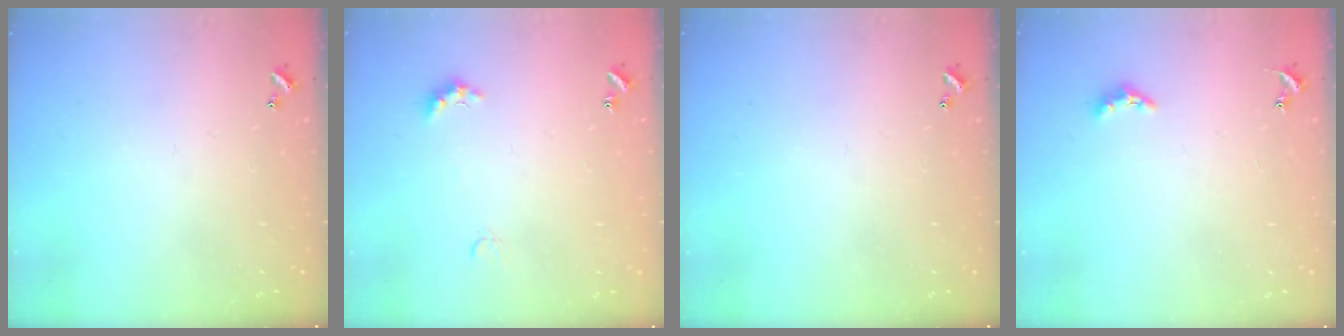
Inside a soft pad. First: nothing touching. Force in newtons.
{"total": 2.1, "press": 2.0, "slide": 0.5}
{"total": 0.0}
{"total": 2.4, "press": 2.3, "slide": 0.5}